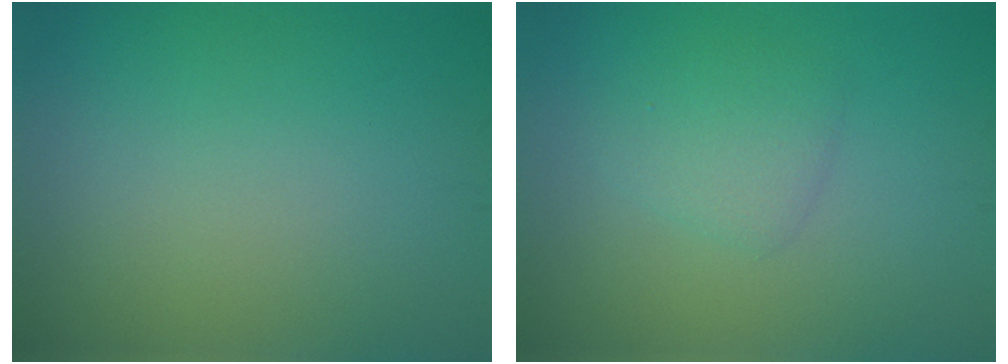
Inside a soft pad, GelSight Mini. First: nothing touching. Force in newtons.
{"total": 2.0, "press": 2.0, "slide": 0.2}